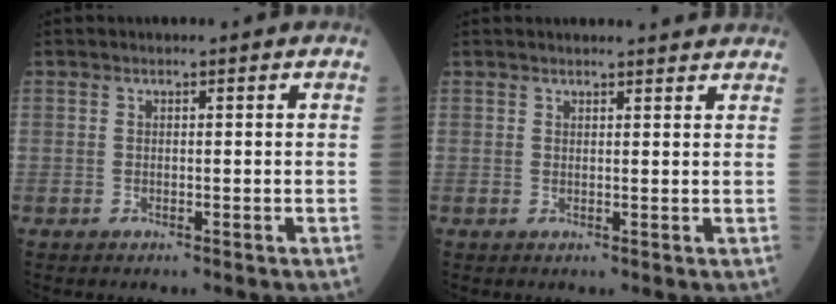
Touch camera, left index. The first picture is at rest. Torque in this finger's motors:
{"motor_torque": [1.07, -1.07, 0.06, 0.00]}